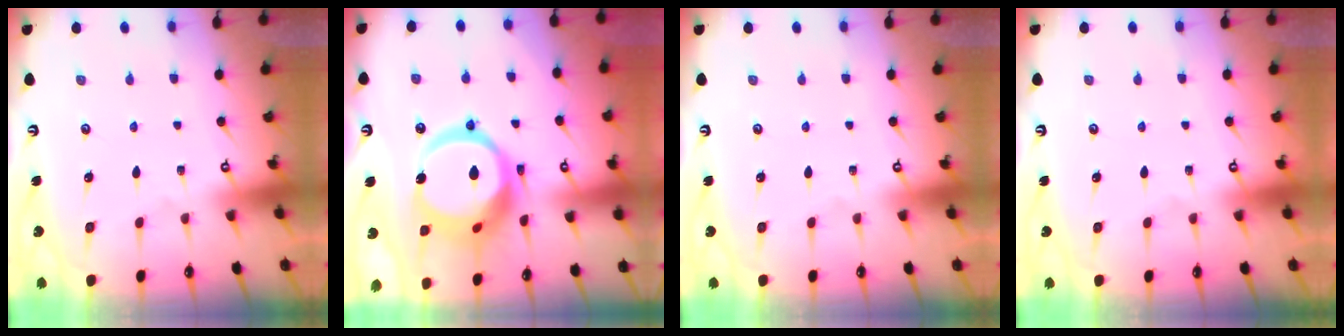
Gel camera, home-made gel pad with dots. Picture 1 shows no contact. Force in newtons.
{"total": 17.9, "press": 17.8, "slide": 2.1}
{"total": 0.0}
{"total": 0.0}